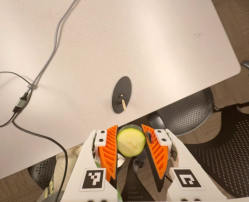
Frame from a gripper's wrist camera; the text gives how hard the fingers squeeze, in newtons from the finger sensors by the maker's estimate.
{"total": 8.2, "left": 8.2, "right": 8.3}